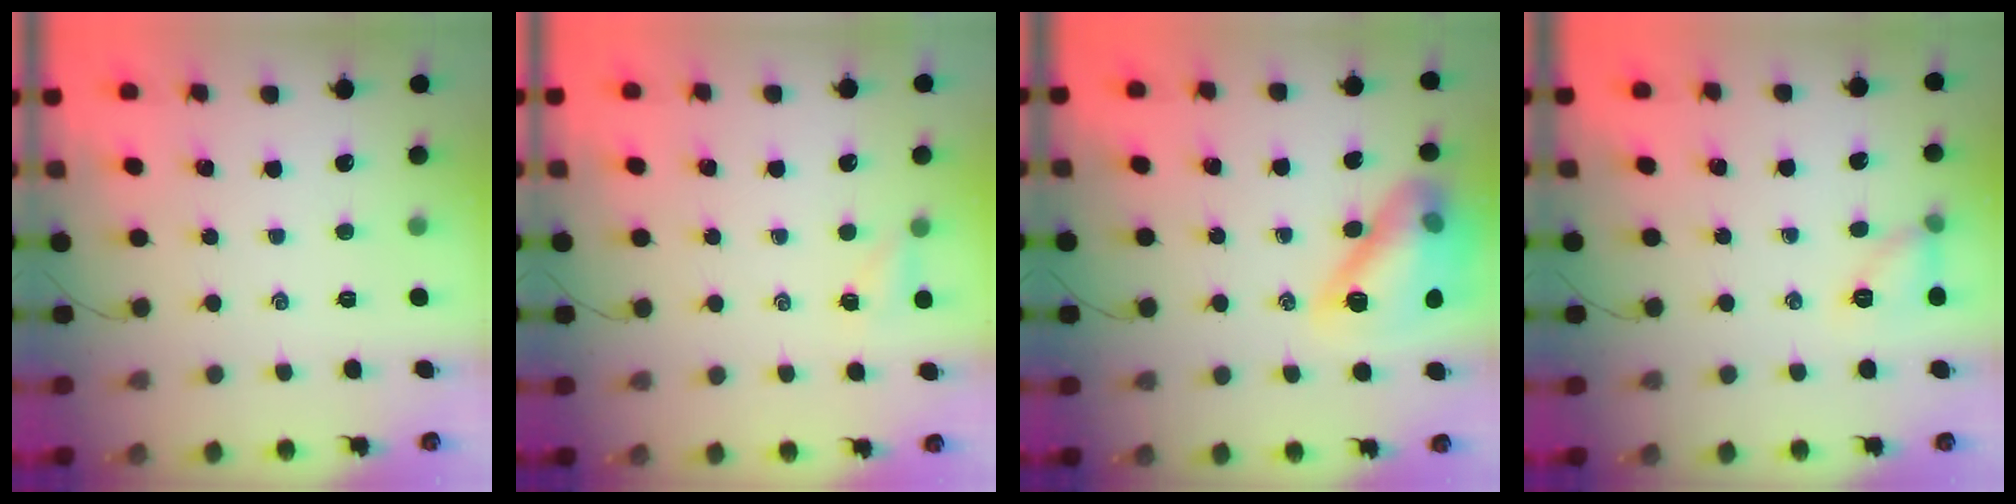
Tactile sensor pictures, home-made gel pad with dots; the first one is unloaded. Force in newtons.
{"total": 2.4, "press": 2.3, "slide": 0.9}
{"total": 16.8, "press": 16.7, "slide": 1.9}
{"total": 7.4, "press": 7.4, "slide": 0.5}